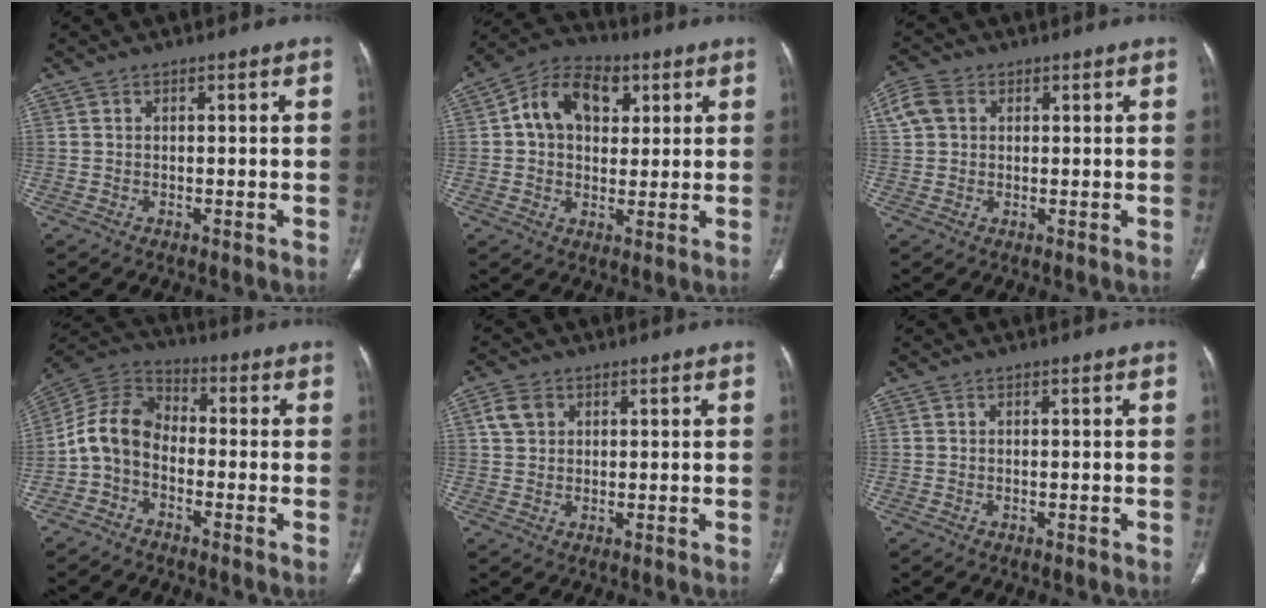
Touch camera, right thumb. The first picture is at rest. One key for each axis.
{"total": 12.7, "fx": 3.6, "fy": 9.0, "fz": 8.2, "tx": -0.102, "ty": 0.009, "tz": 0.051}
{"total": 5.1, "fx": 1.4, "fy": 4.1, "fz": 2.8, "tx": -0.057, "ty": 0.013, "tz": 0.026}
{"total": 9.0, "fx": -2.5, "fy": 6.4, "fz": 5.8, "tx": -0.106, "ty": 0.044, "tz": -0.067}
{"total": 4.0, "fx": 1.5, "fy": 3.2, "fz": 1.9, "tx": -0.029, "ty": 0.002, "tz": 0.030}
{"total": 0.0}